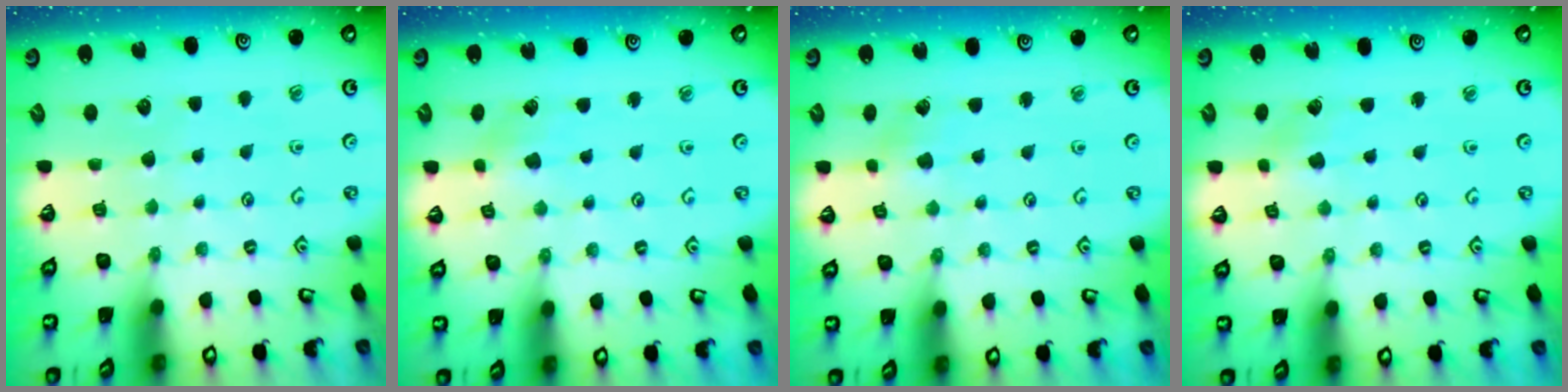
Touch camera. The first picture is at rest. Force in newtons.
{"total": 2.9, "press": 2.9, "slide": 0.3}
{"total": 1.5, "press": 1.5, "slide": 0.2}
{"total": 1.7, "press": 1.7, "slide": 0.3}